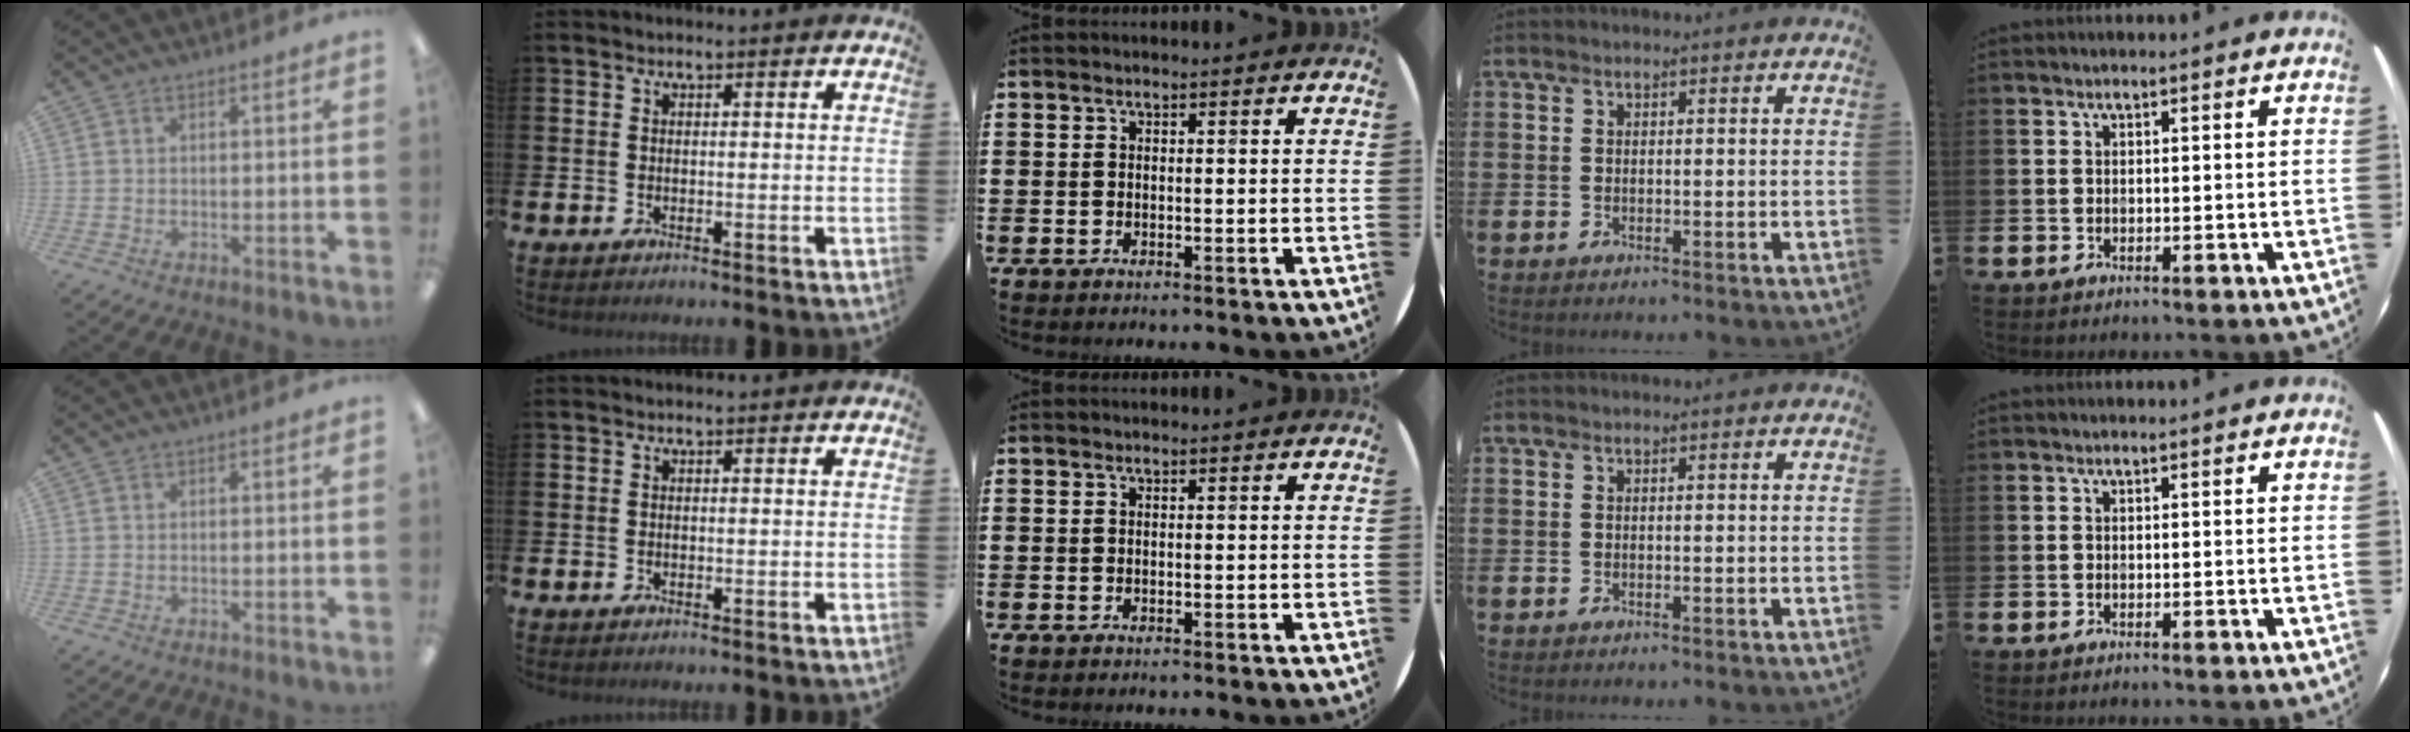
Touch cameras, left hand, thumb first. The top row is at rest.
{}